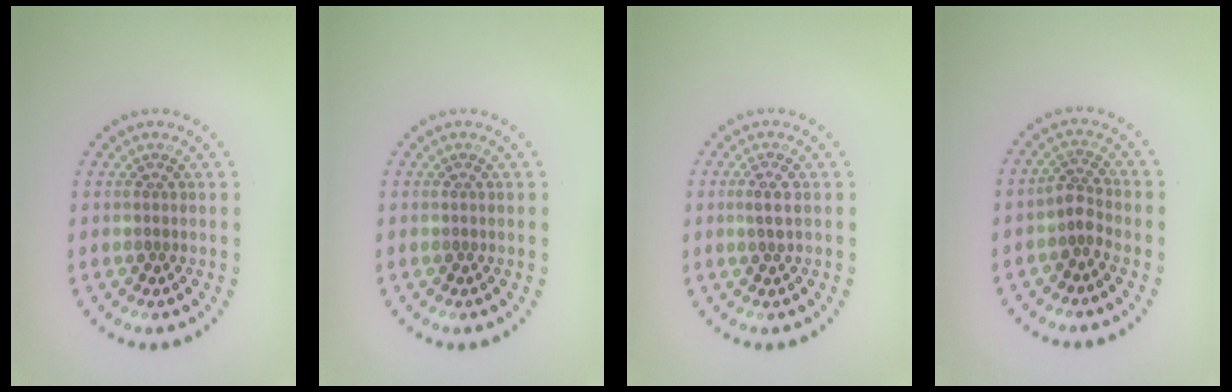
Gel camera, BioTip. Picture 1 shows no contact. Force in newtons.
{"total": 0.0}
{"total": 1.2, "press": 1.2, "slide": 0.4}
{"total": 1.9, "press": 1.5, "slide": 1.3}